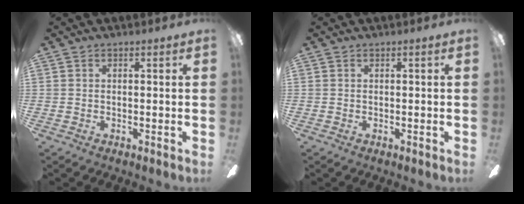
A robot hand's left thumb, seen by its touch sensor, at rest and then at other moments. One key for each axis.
{"total": 0.0}